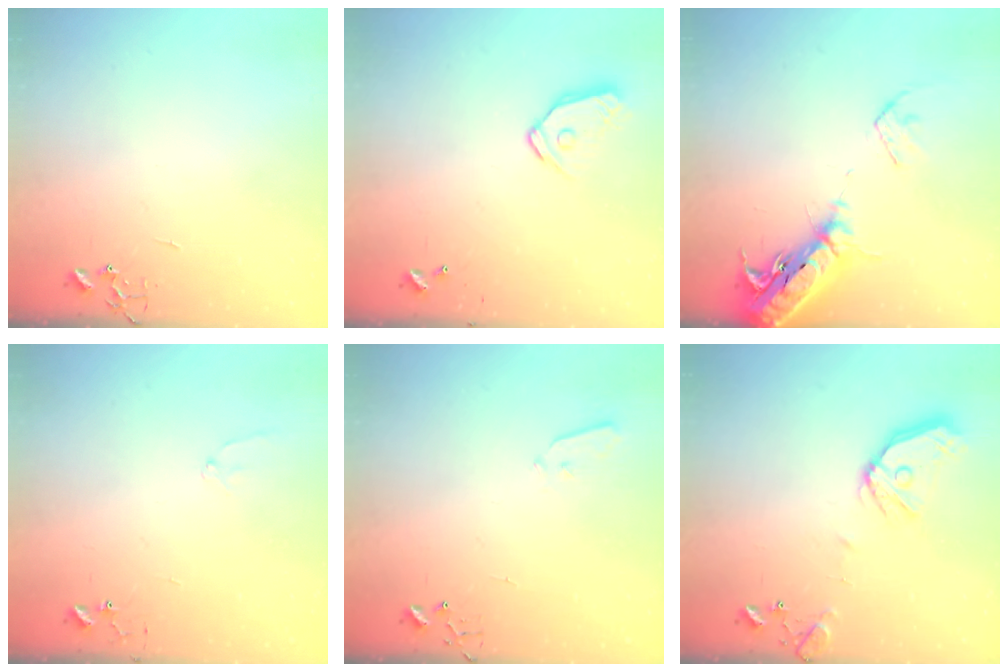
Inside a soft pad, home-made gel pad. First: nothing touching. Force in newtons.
{"total": 9.8, "press": 9.8, "slide": 0.9}
{"total": 18.4, "press": 17.9, "slide": 4.4}
{"total": 6.6, "press": 6.6, "slide": 0.8}
{"total": 3.5, "press": 3.4, "slide": 0.6}
{"total": 13.4, "press": 13.2, "slide": 2.1}